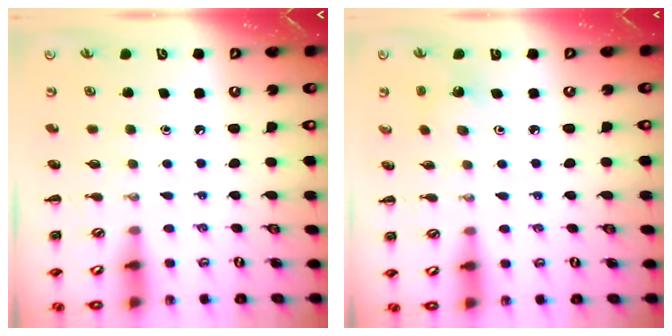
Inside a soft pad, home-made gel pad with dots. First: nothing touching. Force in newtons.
{"total": 1.6, "press": 1.5, "slide": 0.5}